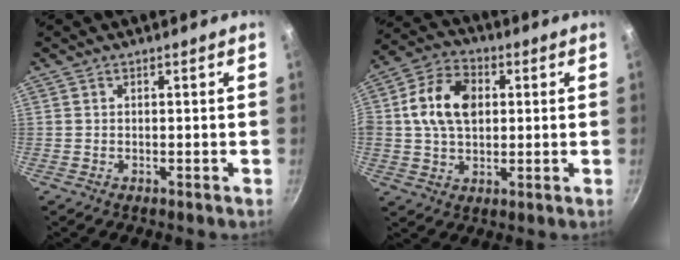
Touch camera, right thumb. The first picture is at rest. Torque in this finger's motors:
{"motor_torque": [-0.21, 0.74, 0.37, -0.32, 0.38]}